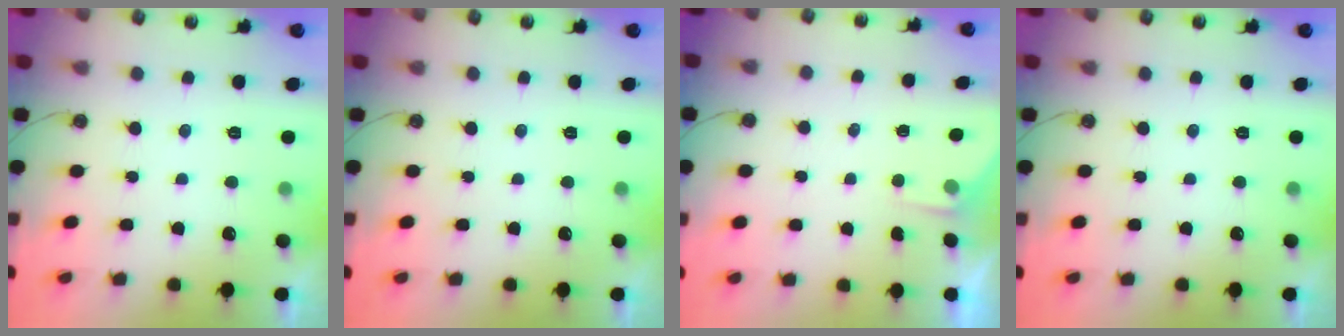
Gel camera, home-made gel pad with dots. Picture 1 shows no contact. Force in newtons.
{"total": 0.0}
{"total": 1.4, "press": 1.3, "slide": 0.2}
{"total": 0.0}